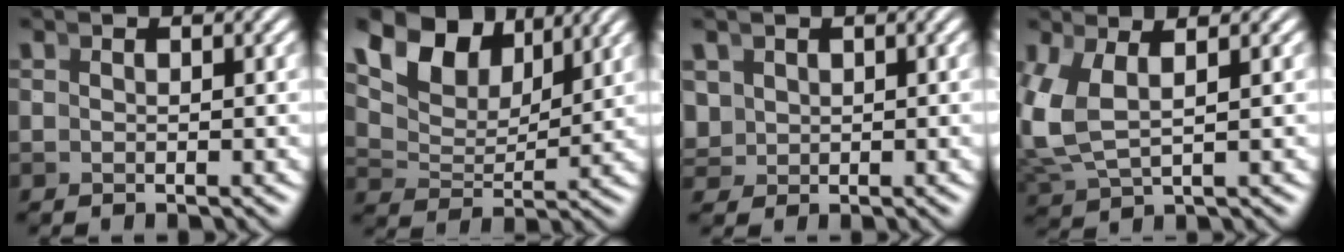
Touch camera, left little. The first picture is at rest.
{"total": 8.6, "force": [4.6, 5.3, 5.0], "torque": [-0.098, 0.001, 0.074]}
{"total": 2.5, "force": [0.6, 2.3, 0.8], "torque": [-0.033, -0.016, 0.023]}
{"total": 6.4, "force": [1.1, 4.6, 4.3], "torque": [-0.119, -0.003, 0.023]}